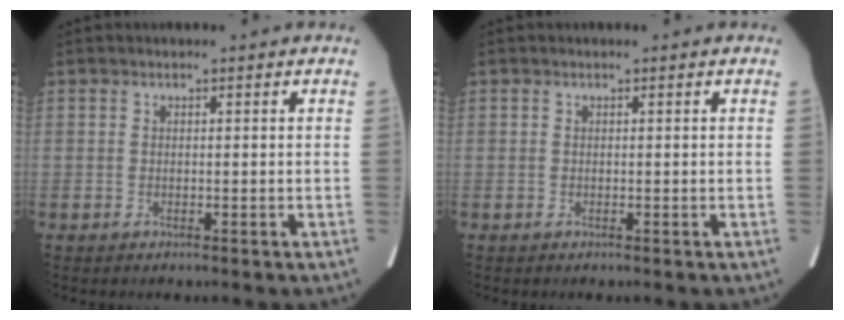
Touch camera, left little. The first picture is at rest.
{"total": 0.0}